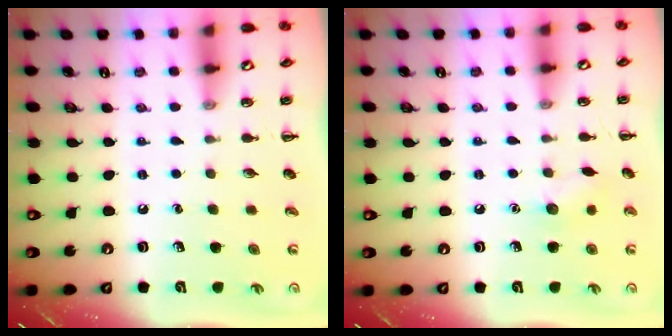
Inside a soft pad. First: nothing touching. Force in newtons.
{"total": 6.9, "press": 6.8, "slide": 1.3}